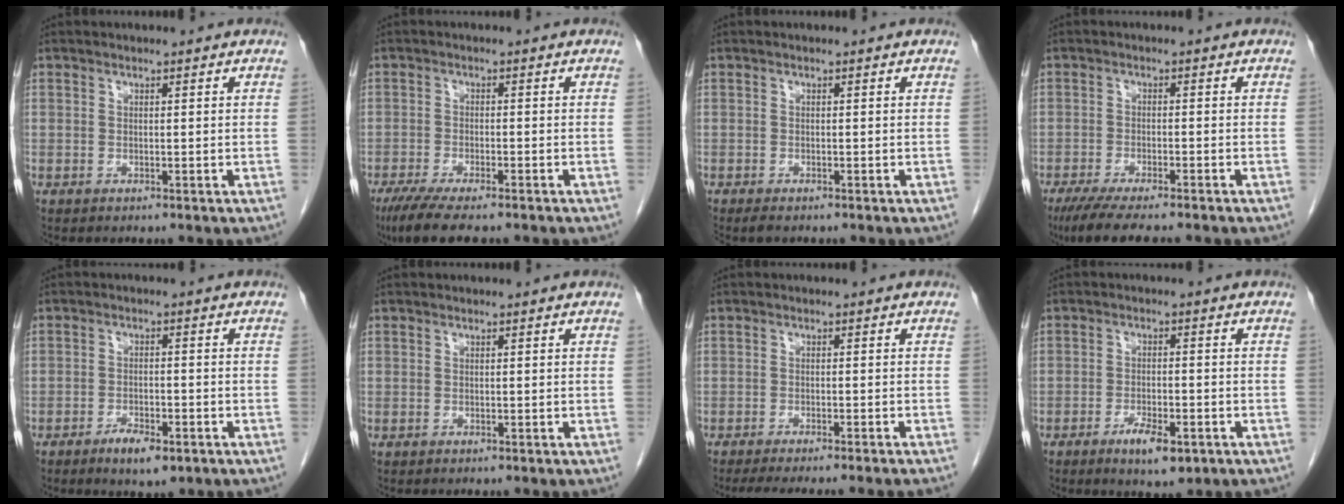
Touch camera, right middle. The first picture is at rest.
{"total": 8.9, "force": [-7.0, 1.6, 5.3], "torque": [-0.081, -0.017, -0.109]}
{"total": 1.2, "force": [-1.0, 0.3, 0.6], "torque": [-0.015, -0.003, -0.013]}
{"total": 9.8, "force": [-8.0, 1.3, 5.5], "torque": [-0.077, -0.018, -0.121]}
{"total": 4.5, "force": [-2.8, 1.6, 3.2], "torque": [-0.056, -0.001, -0.039]}
{"total": 0.0}
{"total": 9.3, "force": [-8.1, -0.9, 4.6], "torque": [-0.035, -0.018, -0.114]}
{"total": 5.3, "force": [-2.9, 1.7, 4.1], "torque": [-0.070, -0.004, -0.041]}